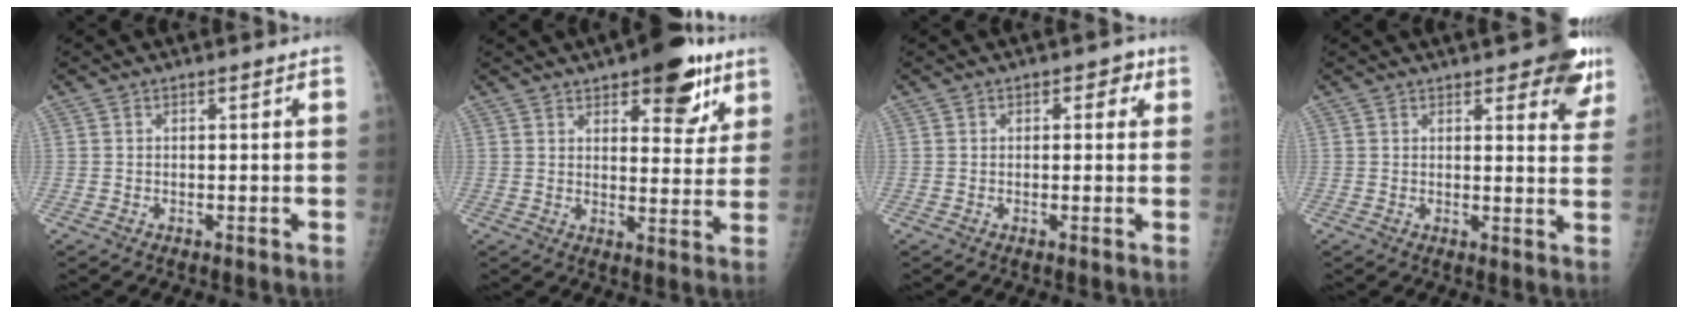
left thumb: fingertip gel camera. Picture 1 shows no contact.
{"total": 13.1, "force": [7.6, 5.6, 9.1], "torque": [-0.074, -0.031, 0.101]}
{"total": 3.4, "force": [1.2, 2.3, 2.2], "torque": [0.000, 0.002, 0.007]}
{"total": 8.8, "force": [5.9, 3.2, 5.7], "torque": [-0.032, -0.029, 0.061]}